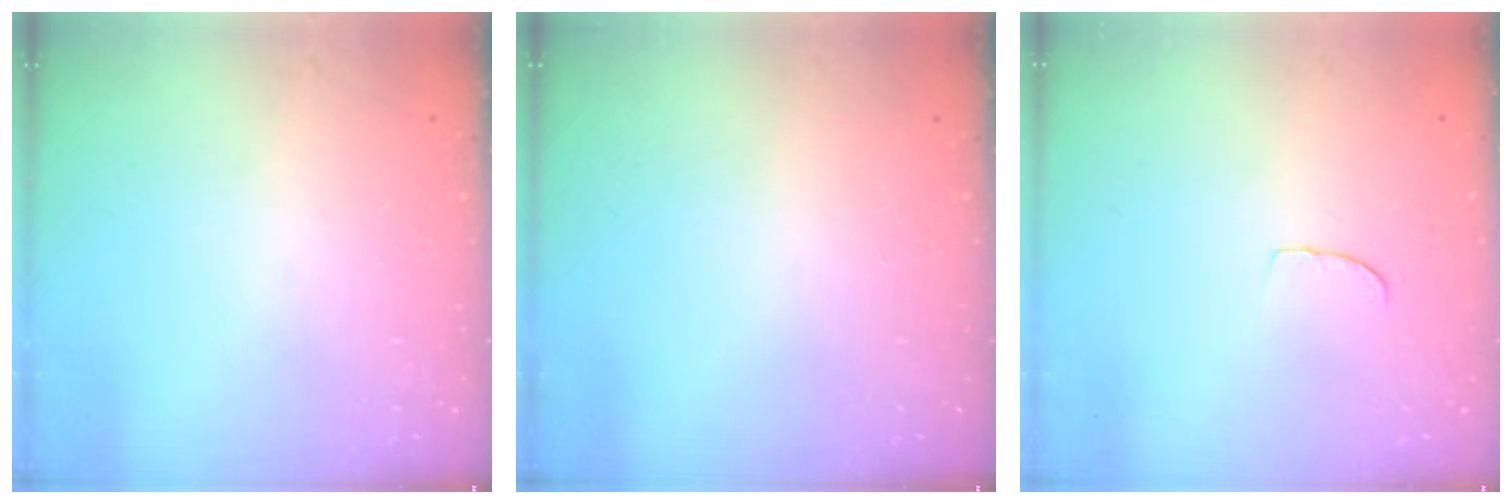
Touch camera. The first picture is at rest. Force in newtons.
{"total": 0.0}
{"total": 3.3, "press": 3.3, "slide": 0.3}